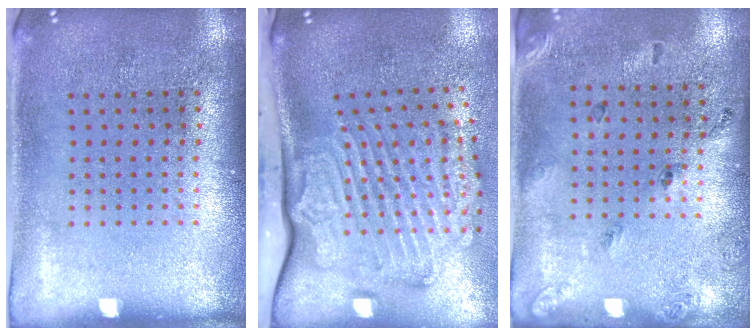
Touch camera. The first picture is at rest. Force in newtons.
{"total": 3.6, "press": 2.4, "slide": 2.6}
{"total": 1.8, "press": 1.1, "slide": 1.5}